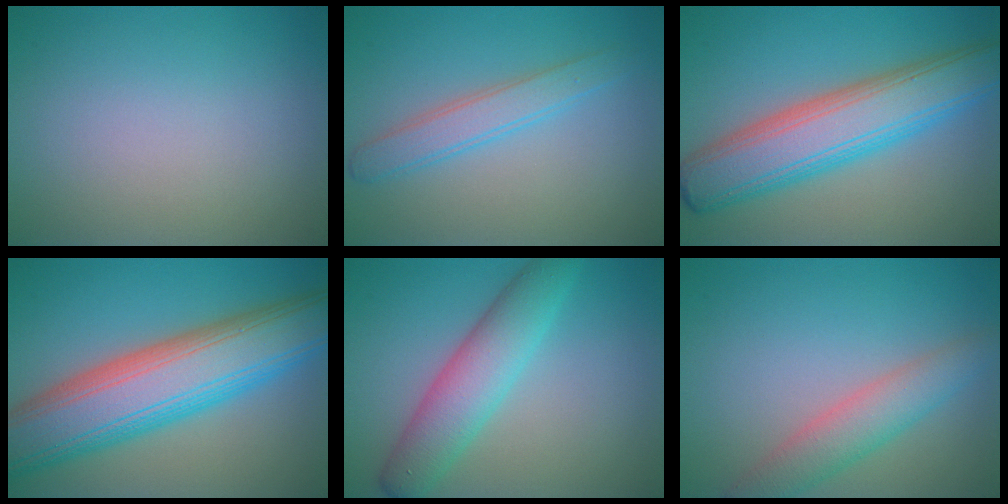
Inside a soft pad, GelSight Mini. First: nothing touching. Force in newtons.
{"total": 2.8, "press": 2.8, "slide": 0.2}
{"total": 8.8, "press": 8.8, "slide": 0.1}
{"total": 12.1, "press": 12.1, "slide": 0.5}
{"total": 5.4, "press": 5.4, "slide": 0.2}
{"total": 3.8, "press": 3.8, "slide": 0.2}